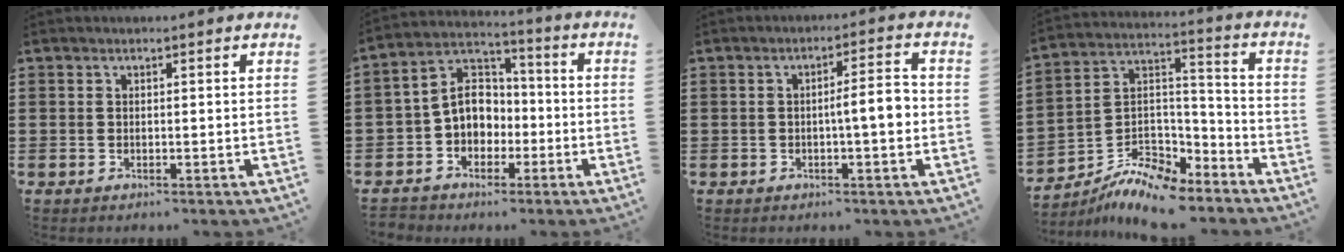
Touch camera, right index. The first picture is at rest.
{"total": 7.9, "force": [-1.0, 6.7, 4.1], "torque": [-0.099, 0.009, -0.024]}
{"total": 4.8, "force": [-0.6, 0.7, 4.8], "torque": [-0.083, 0.006, -0.015]}
{"total": 9.3, "force": [-8.0, 3.4, 3.3], "torque": [-0.065, 0.025, -0.155]}